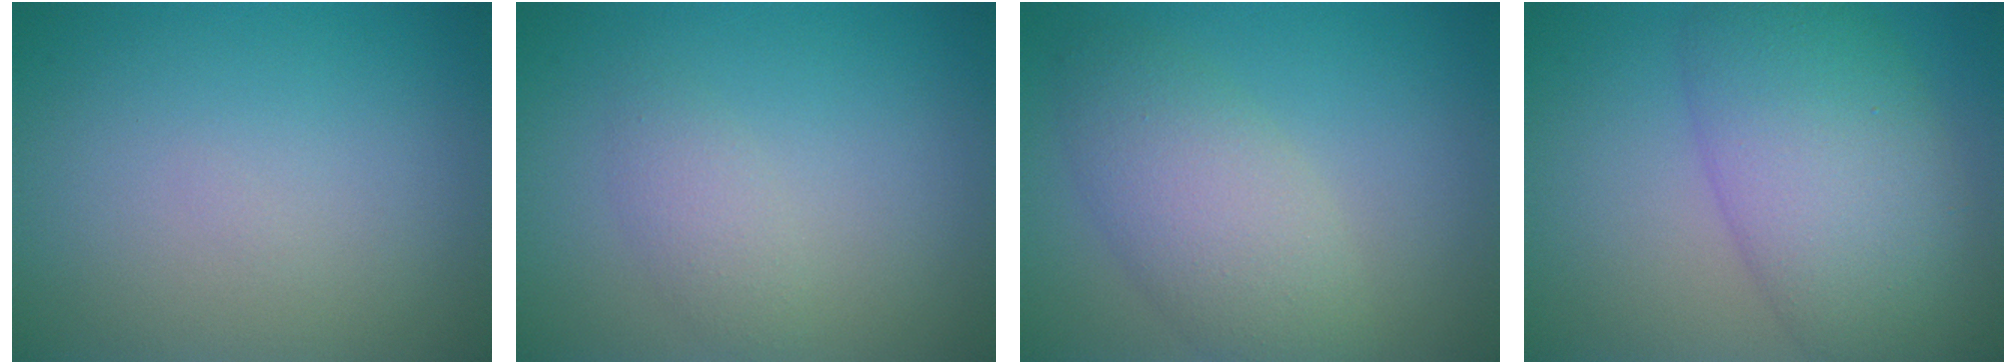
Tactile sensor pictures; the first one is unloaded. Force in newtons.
{"total": 1.7, "press": 1.7, "slide": 0.1}
{"total": 5.0, "press": 5.0, "slide": 0.4}
{"total": 8.6, "press": 8.6, "slide": 0.2}